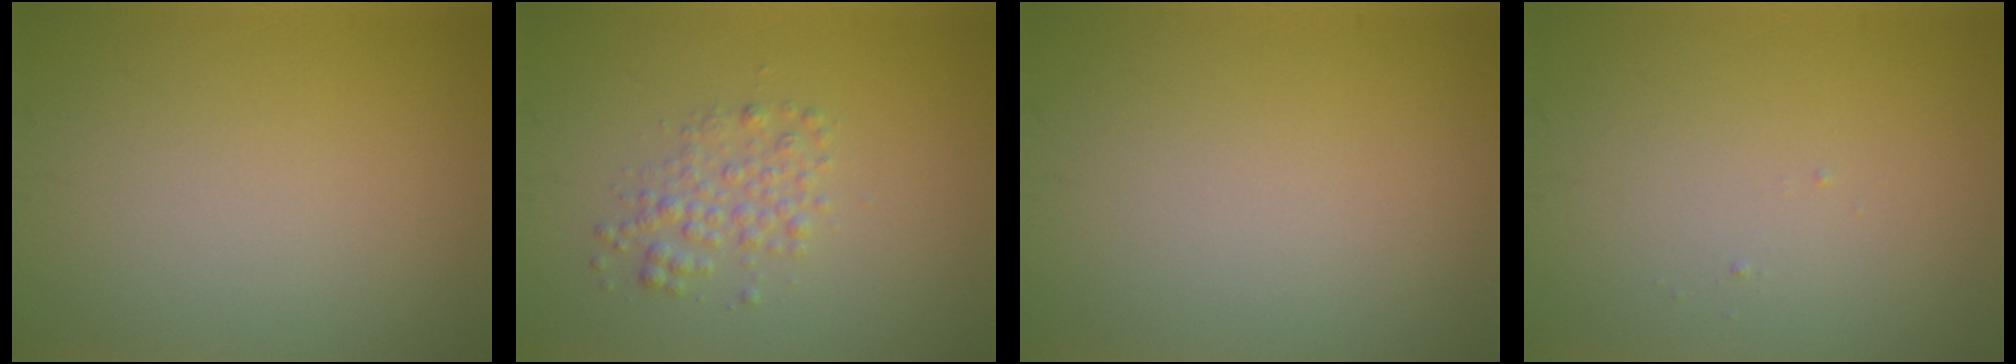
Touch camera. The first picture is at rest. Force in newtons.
{"total": 2.2, "press": 2.2, "slide": 0.0}
{"total": 0.0}
{"total": 0.0}